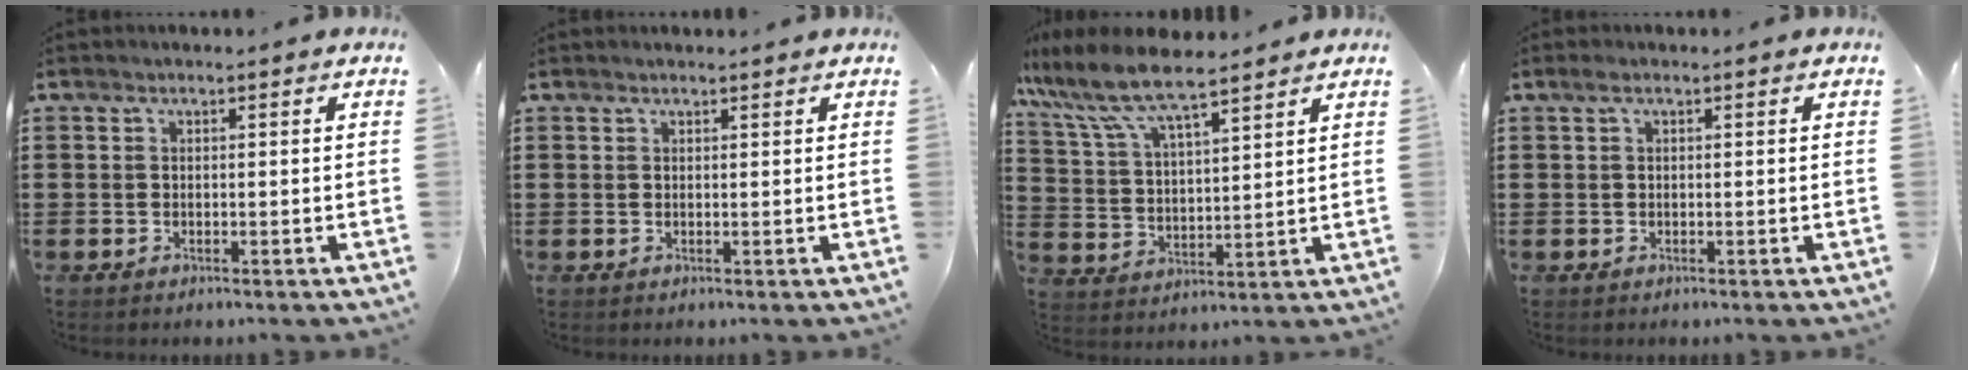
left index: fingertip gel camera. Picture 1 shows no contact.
{"total": 0.6, "force": [0.6, 0.1, 0.0], "torque": [-0.003, 0.000, 0.013]}
{"total": 8.7, "force": [7.1, 1.8, 4.6], "torque": [-0.117, -0.030, 0.124]}
{"total": 0.8, "force": [0.1, 0.3, 0.7], "torque": [-0.014, 0.004, 0.001]}